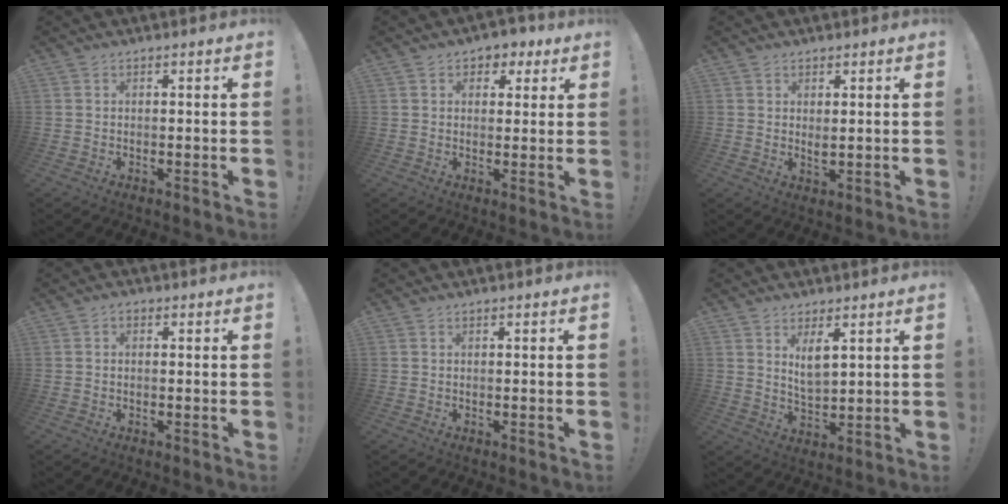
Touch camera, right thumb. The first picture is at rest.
{"total": 4.3, "force": [2.3, 3.3, 1.5], "torque": [-0.006, -0.013, 0.037]}
{"total": 2.2, "force": [1.5, 0.7, 1.5], "torque": [-0.007, -0.017, 0.024]}
{"total": 1.0, "force": [-0.3, 0.7, 0.6], "torque": [-0.019, 0.006, -0.003]}
{"total": 0.0}
{"total": 6.2, "force": [3.6, 2.5, 4.3], "torque": [-0.063, -0.021, 0.062]}